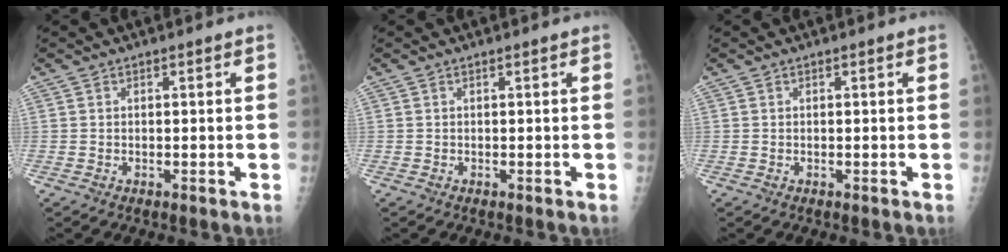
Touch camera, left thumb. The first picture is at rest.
{"total": 0.0}
{"total": 0.0}